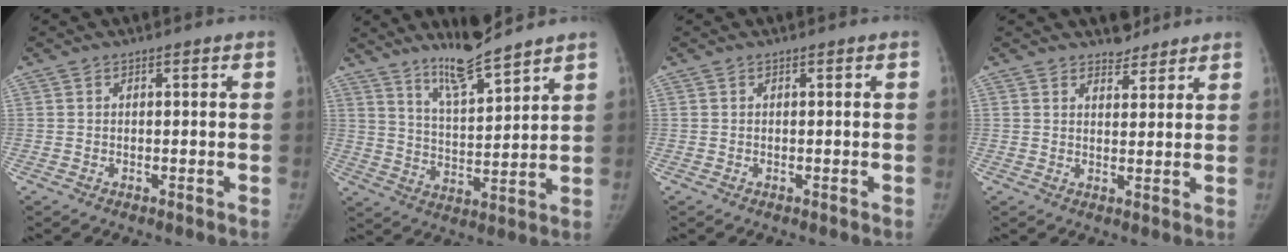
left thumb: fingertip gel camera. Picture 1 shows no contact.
{"total": 10.1, "force": [8.5, 1.1, 5.3], "torque": [-0.086, -0.065, 0.156]}
{"total": 0.0}
{"total": 3.4, "force": [3.0, 1.6, 0.4], "torque": [0.014, -0.022, 0.043]}